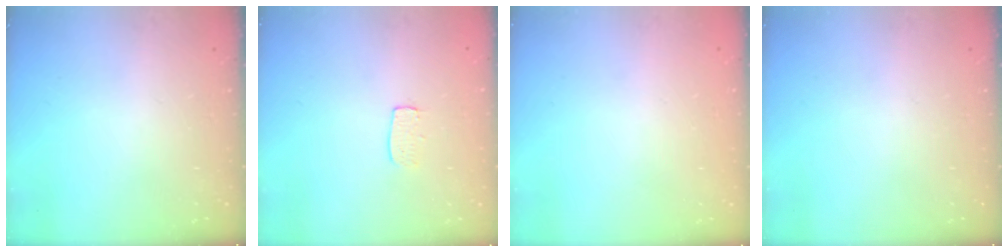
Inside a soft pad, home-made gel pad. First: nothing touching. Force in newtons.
{"total": 5.1, "press": 5.1, "slide": 0.4}
{"total": 0.0}
{"total": 0.0}